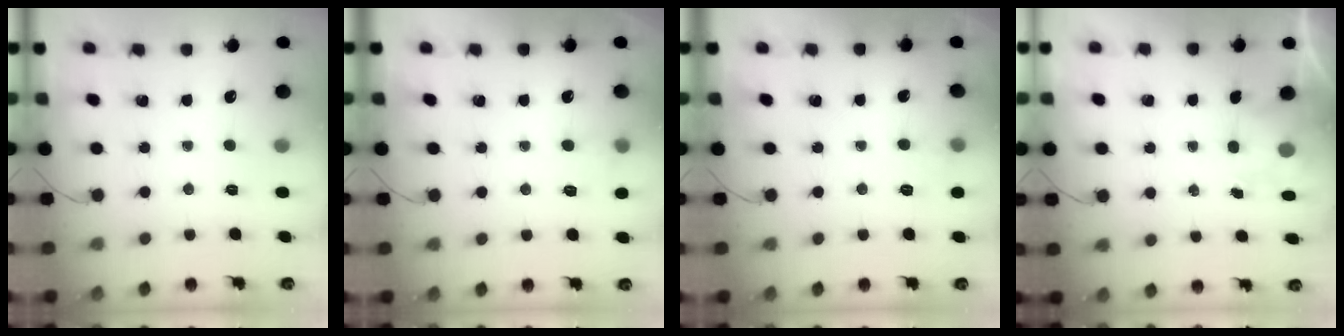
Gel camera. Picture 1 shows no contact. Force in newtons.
{"total": 7.3, "press": 7.0, "slide": 2.0}
{"total": 7.0, "press": 6.9, "slide": 1.5}
{"total": 1.5, "press": 1.3, "slide": 0.8}